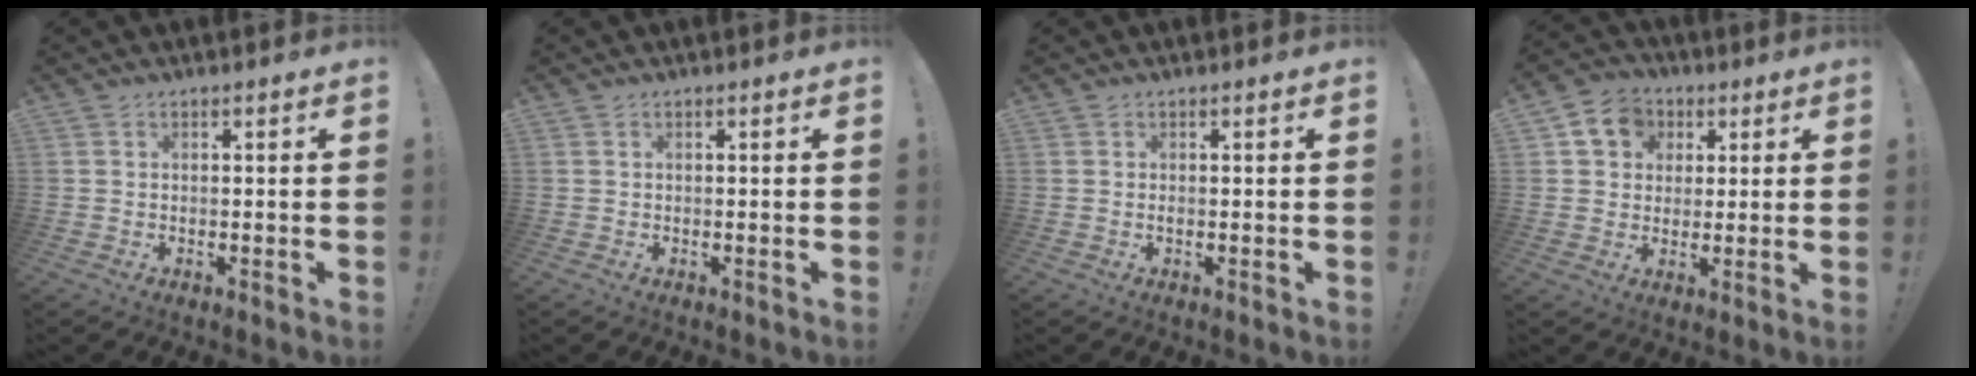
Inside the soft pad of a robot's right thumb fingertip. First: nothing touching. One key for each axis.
{"total": 0.0}
{"total": 0.0}
{"total": 9.0, "fx": 2.8, "fy": 7.9, "fz": 3.4, "tx": -0.046, "ty": -0.002, "tz": 0.058}